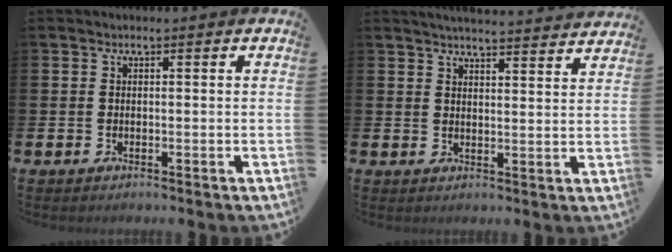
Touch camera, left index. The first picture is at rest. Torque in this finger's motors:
{"motor_torque": [0.83, -1.09, 0.17, 0.03]}